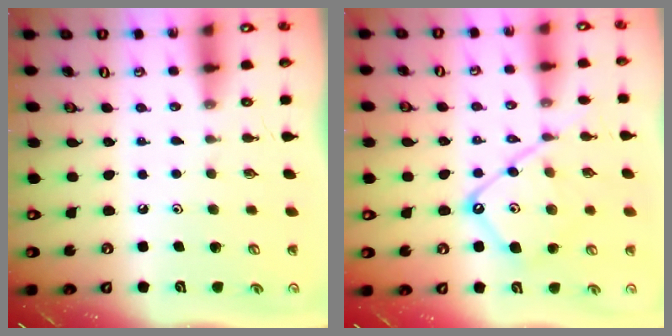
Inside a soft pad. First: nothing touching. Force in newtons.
{"total": 13.2, "press": 13.2, "slide": 1.4}